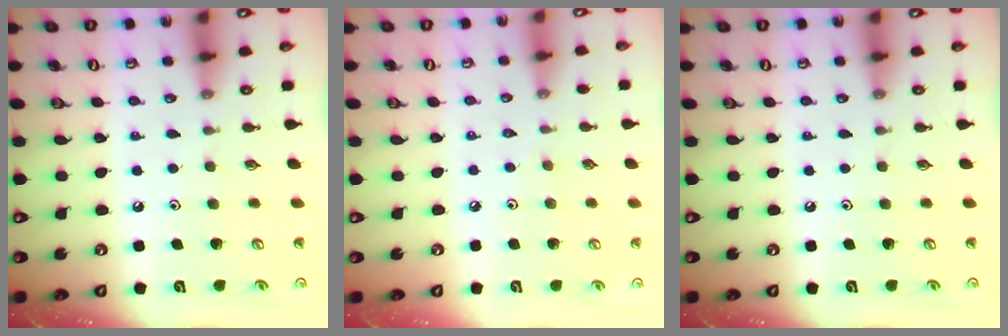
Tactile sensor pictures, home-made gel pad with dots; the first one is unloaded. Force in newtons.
{"total": 2.2, "press": 2.2, "slide": 0.5}
{"total": 0.0}